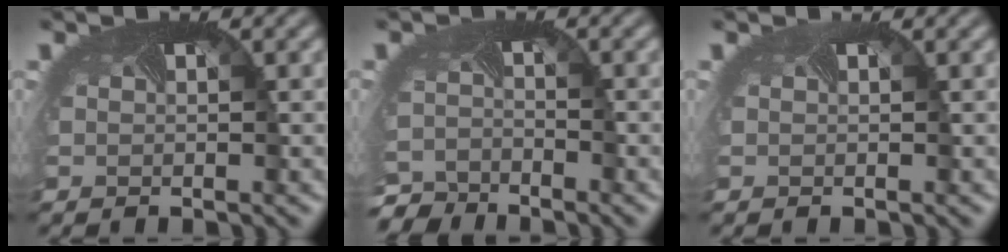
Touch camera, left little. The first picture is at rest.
{"total": 4.8, "force": [-4.7, 1.2, 0.2], "torque": [-0.012, -0.030, -0.087]}
{"total": 0.0}